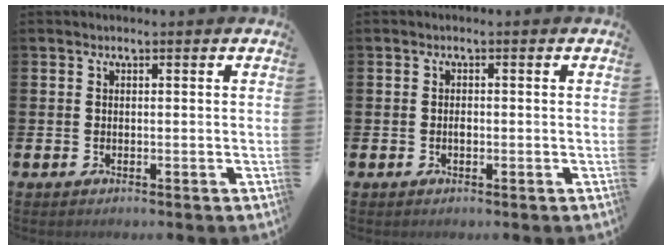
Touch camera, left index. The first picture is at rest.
{"total": 0.7, "force": [-0.2, 0.4, 0.6], "torque": [-0.010, 0.000, -0.005]}